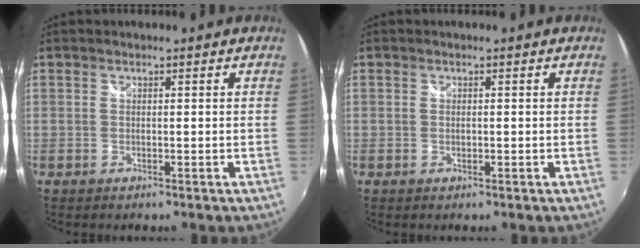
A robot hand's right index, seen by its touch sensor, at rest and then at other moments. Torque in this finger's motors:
{"motor_torque": [-0.07, -0.01, 0.04, 0.00]}